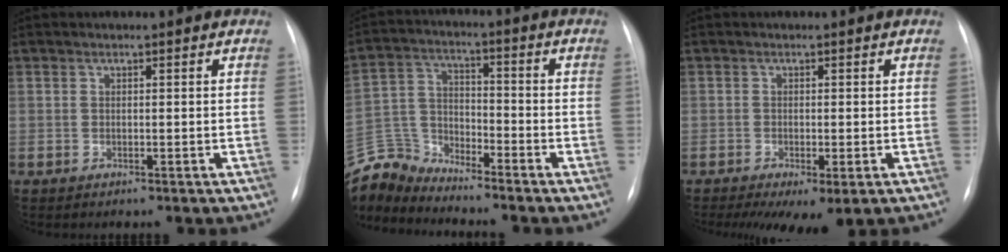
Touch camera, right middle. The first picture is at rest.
{"total": 8.7, "force": [-8.6, 0.3, -0.5], "torque": [0.001, 0.020, -0.175]}
{"total": 5.7, "force": [-3.0, 1.9, 4.5], "torque": [-0.069, -0.018, -0.042]}